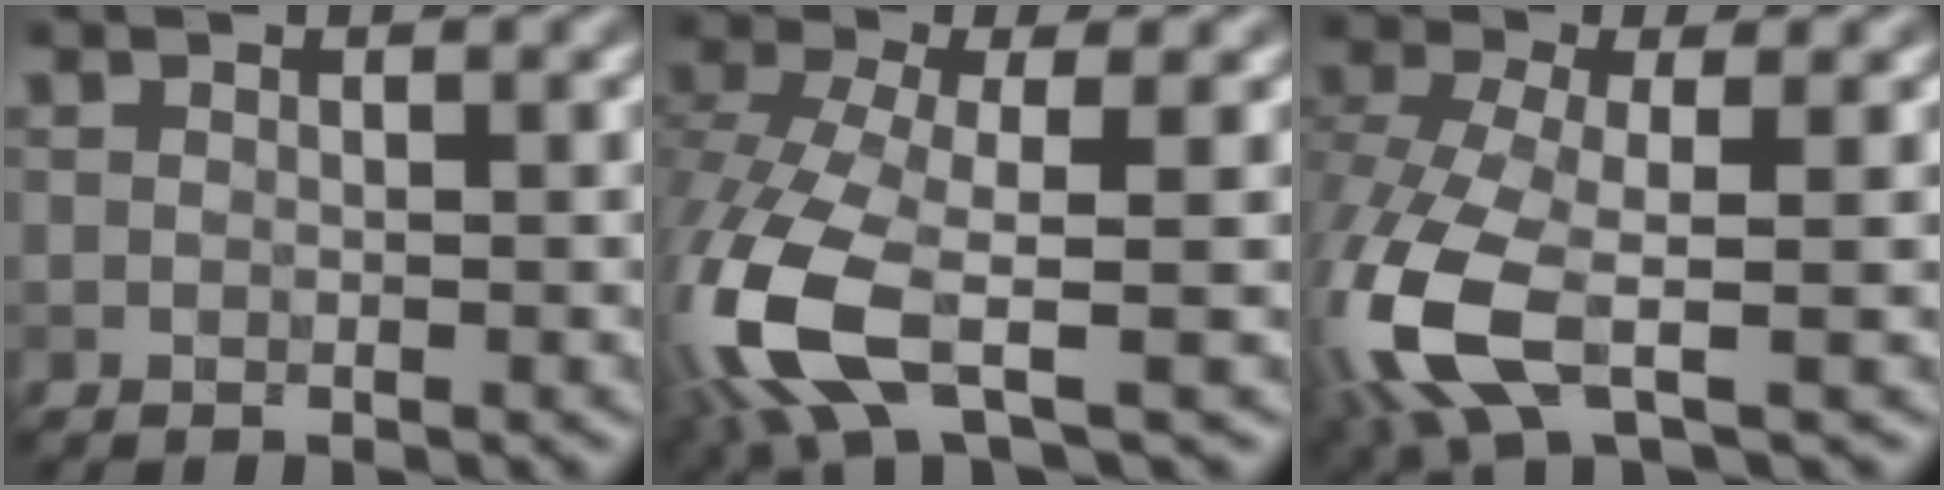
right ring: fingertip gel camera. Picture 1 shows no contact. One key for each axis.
{"total": 8.8, "fx": -5.1, "fy": 2.3, "fz": 6.8, "tx": -0.209, "ty": -0.028, "tz": -0.064}
{"total": 8.0, "fx": -4.9, "fy": 2.0, "fz": 5.9, "tx": -0.193, "ty": -0.027, "tz": -0.063}